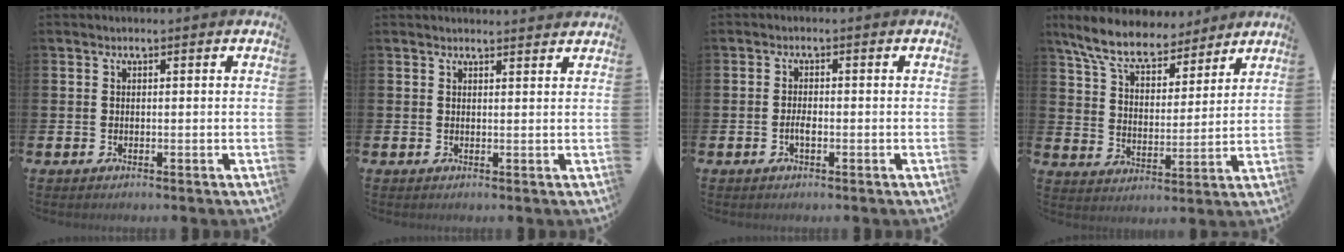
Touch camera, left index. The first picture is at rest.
{"total": 1.6, "force": [1.6, 0.0, -0.1], "torque": [0.009, -0.012, 0.027]}
{"total": 1.6, "force": [-0.6, 0.6, 1.4], "torque": [-0.022, 0.000, -0.012]}
{"total": 8.6, "force": [7.6, 2.6, 3.0], "torque": [-0.093, -0.039, 0.137]}